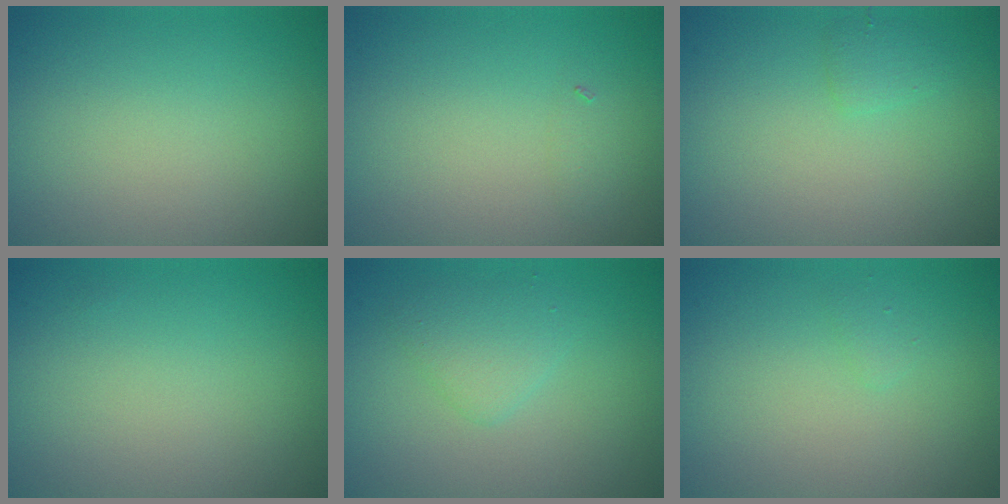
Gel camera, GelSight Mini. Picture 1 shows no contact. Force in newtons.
{"total": 0.6, "press": 0.6, "slide": 0.0}
{"total": 1.1, "press": 1.1, "slide": 0.1}
{"total": 0.0}
{"total": 1.8, "press": 1.8, "slide": 0.1}
{"total": 0.5, "press": 0.5, "slide": 0.1}